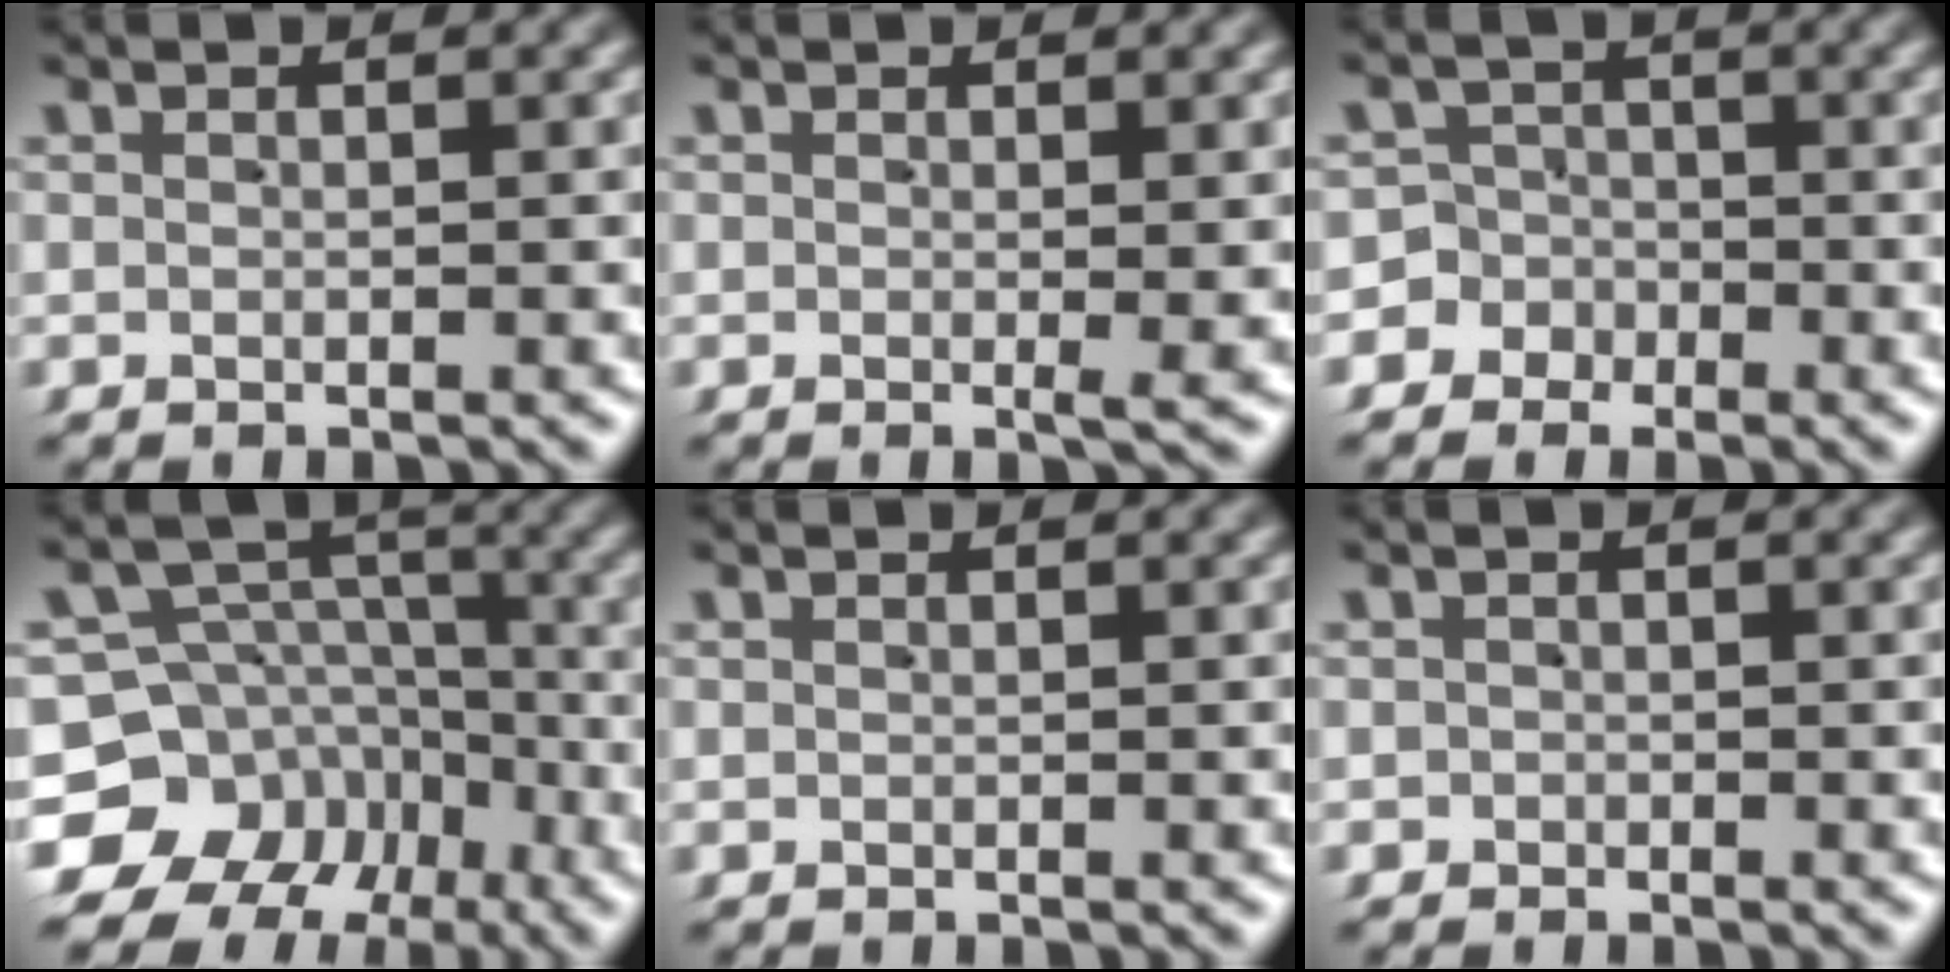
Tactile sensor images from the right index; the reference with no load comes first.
{"total": 0.8, "force": [0.3, -0.2, 0.7], "torque": [-0.010, -0.005, 0.005]}
{"total": 8.9, "force": [-3.1, 8.3, 0.9], "torque": [-0.048, -0.028, -0.060]}
{"total": 16.1, "force": [-5.1, 14.2, 5.7], "torque": [-0.120, -0.063, -0.081]}
{"total": 0.0}
{"total": 0.8, "force": [-0.6, 0.4, -0.4], "torque": [0.009, -0.005, -0.010]}